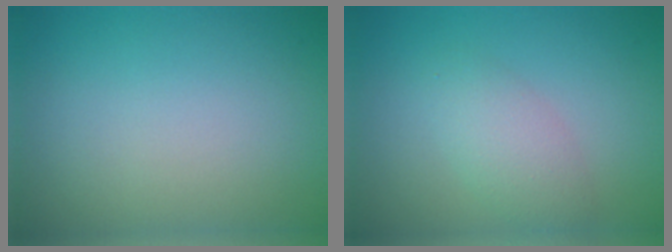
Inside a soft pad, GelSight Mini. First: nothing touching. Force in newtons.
{"total": 2.8, "press": 2.8, "slide": 0.1}